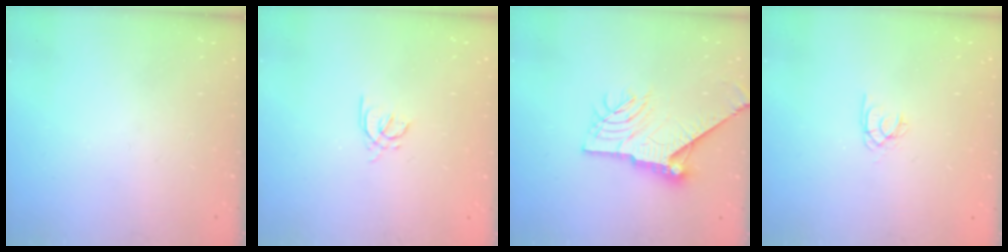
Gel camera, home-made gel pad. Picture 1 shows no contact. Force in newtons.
{"total": 2.8, "press": 2.7, "slide": 0.8}
{"total": 14.0, "press": 13.9, "slide": 0.9}
{"total": 1.9, "press": 1.9, "slide": 0.2}